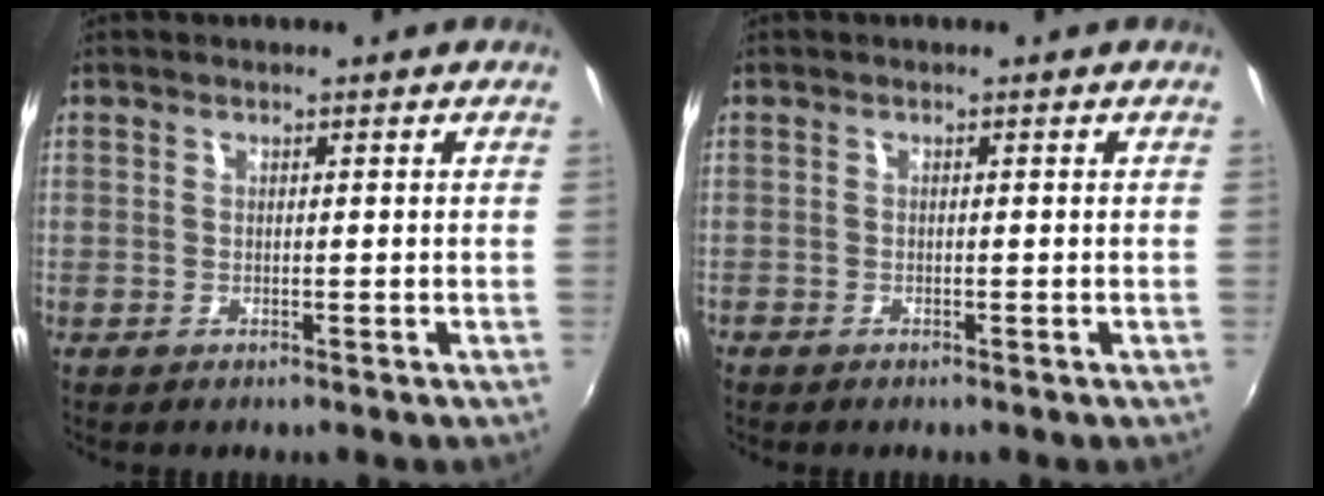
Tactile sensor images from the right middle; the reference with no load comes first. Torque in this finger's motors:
{"motor_torque": [0.28, -0.37, 0.29, 0.21]}